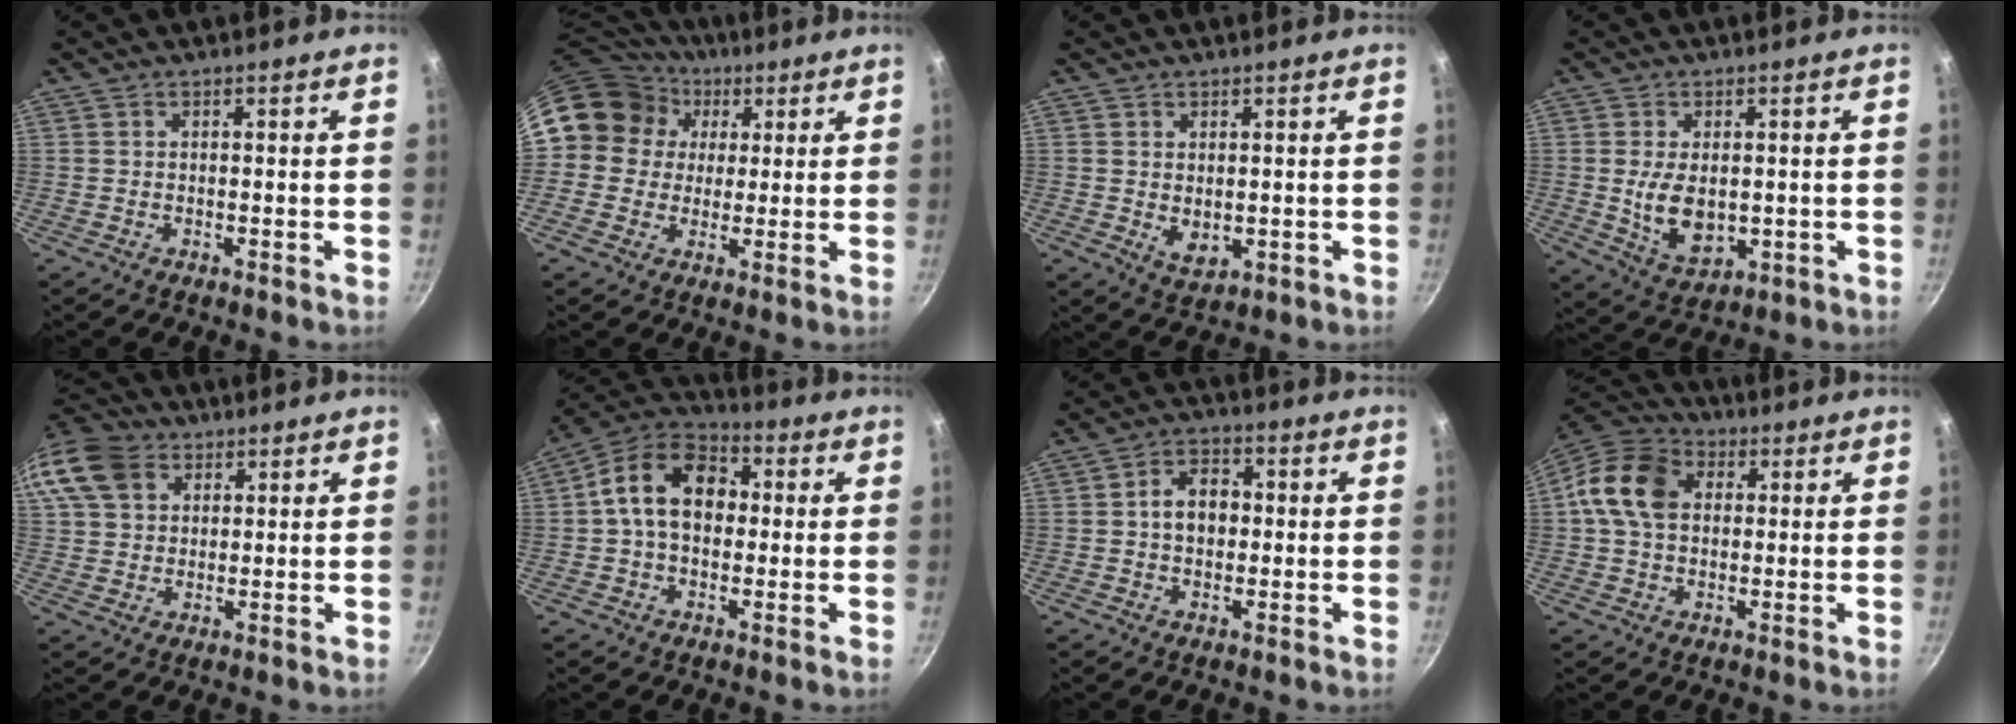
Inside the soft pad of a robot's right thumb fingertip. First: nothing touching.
{"total": 14.7, "force": [4.2, 13.0, 5.4], "torque": [-0.075, 0.018, 0.061]}
{"total": 3.9, "force": [0.3, 2.6, 2.9], "torque": [-0.043, -0.016, 0.013]}
{"total": 8.8, "force": [0.0, 5.5, 6.9], "torque": [-0.114, -0.014, 0.015]}
{"total": 15.9, "force": [6.6, 12.0, 8.1], "torque": [-0.175, 0.021, 0.116]}
{"total": 13.8, "force": [1.2, 9.8, 9.6], "torque": [-0.123, 0.030, 0.001]}
{"total": 6.7, "force": [0.2, 4.9, 4.6], "torque": [-0.047, 0.017, -0.004]}
{"total": 12.4, "force": [2.2, 9.3, 7.9], "torque": [-0.124, 0.017, 0.021]}